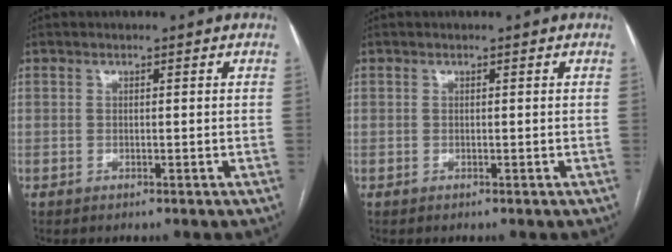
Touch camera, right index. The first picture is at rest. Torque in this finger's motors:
{"motor_torque": [0.00, 0.00, 0.00, 0.00]}